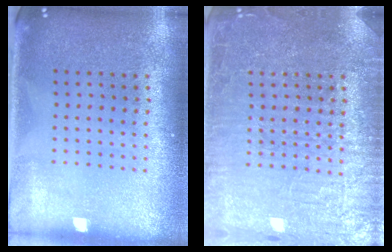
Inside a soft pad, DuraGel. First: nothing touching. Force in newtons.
{"total": 4.3, "press": 4.3, "slide": 0.6}